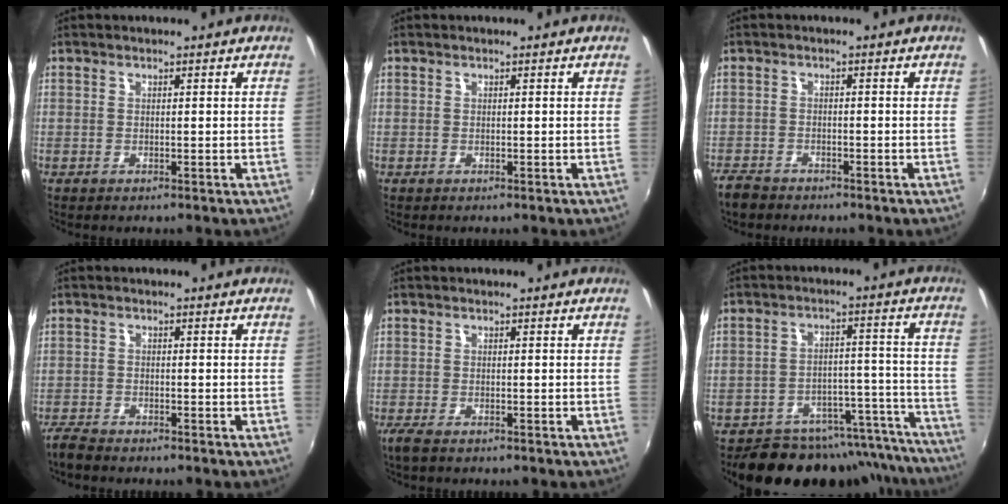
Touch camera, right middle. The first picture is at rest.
{"total": 0.0}
{"total": 4.0, "force": [-3.5, 1.6, 1.0], "torque": [-0.037, -0.009, -0.069]}
{"total": 3.2, "force": [-3.1, 0.5, 0.8], "torque": [-0.029, -0.013, -0.064]}
{"total": 2.6, "force": [-2.0, 0.6, 1.5], "torque": [-0.035, -0.010, -0.039]}
{"total": 21.1, "force": [-19.0, 7.6, 5.5], "torque": [-0.081, 0.054, -0.235]}